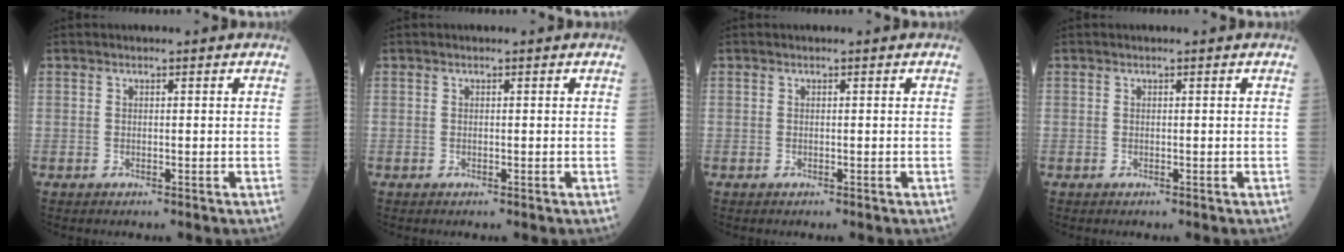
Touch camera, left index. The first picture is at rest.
{"total": 0.0}
{"total": 0.0}
{"total": 0.0}